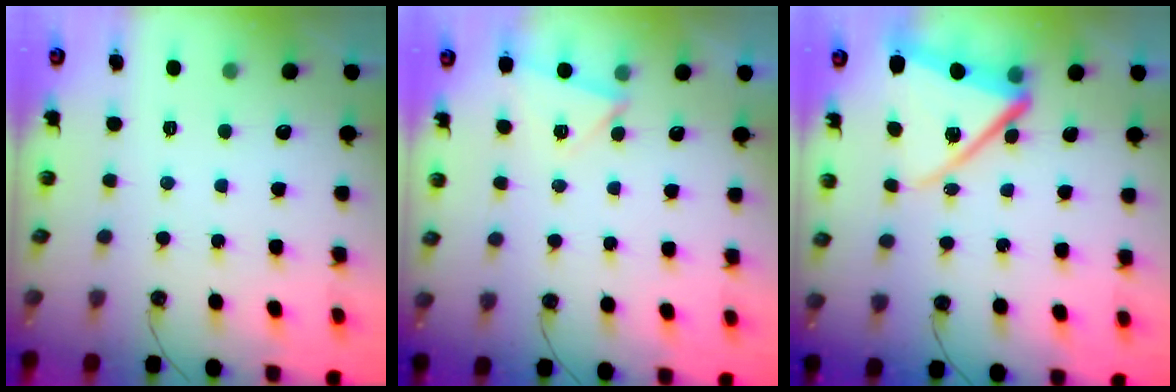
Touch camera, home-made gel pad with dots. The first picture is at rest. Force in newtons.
{"total": 3.6, "press": 2.7, "slide": 2.4}
{"total": 13.5, "press": 13.4, "slide": 1.4}